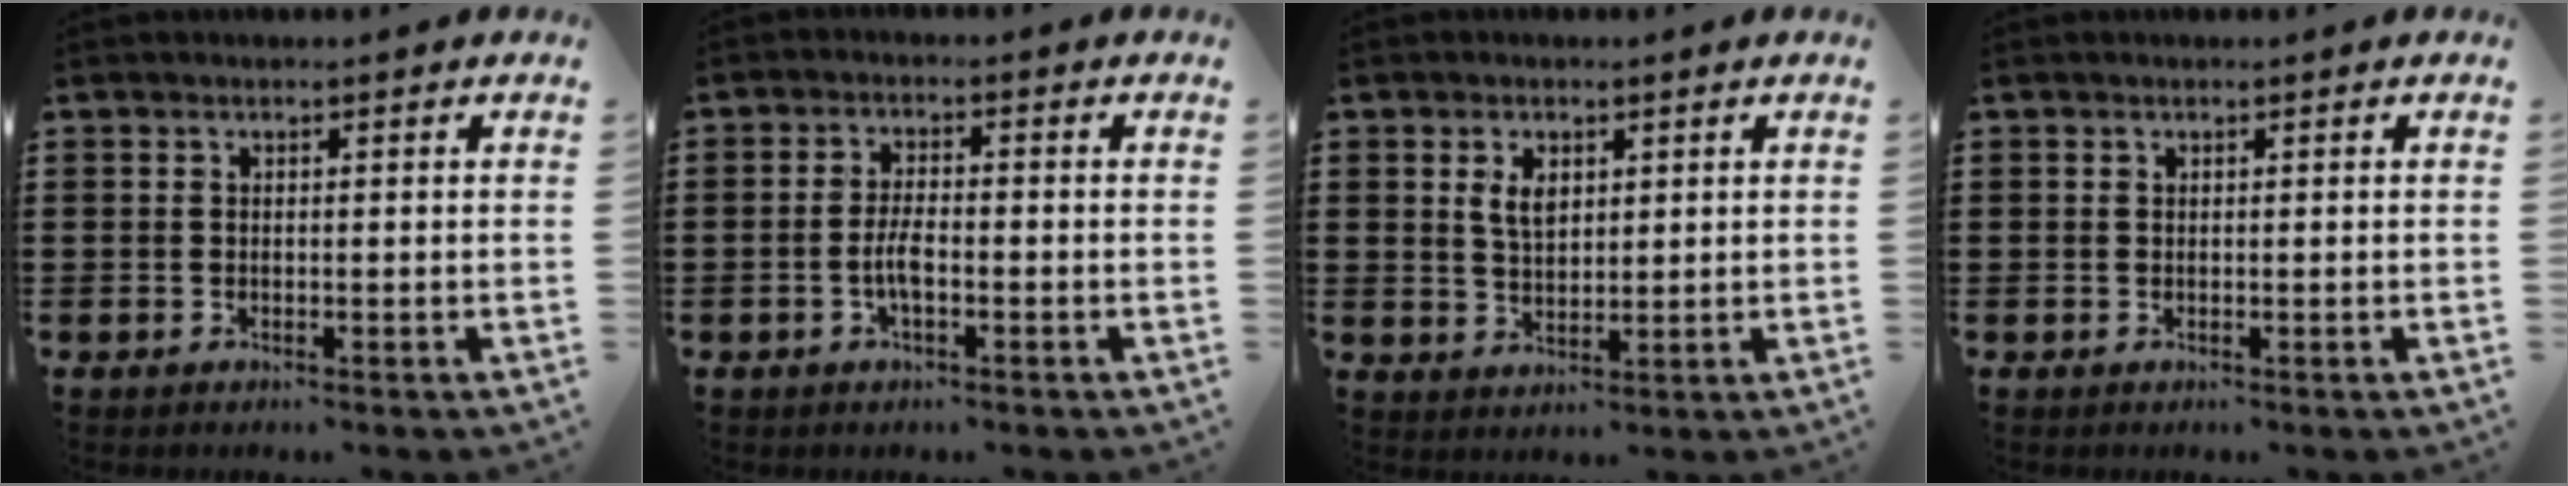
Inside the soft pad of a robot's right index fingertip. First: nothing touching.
{"total": 3.7, "force": [-1.1, 1.2, 3.4], "torque": [-0.075, 0.000, -0.024]}
{"total": 3.6, "force": [1.5, 2.0, 2.6], "torque": [-0.048, 0.004, 0.025]}
{"total": 0.0}